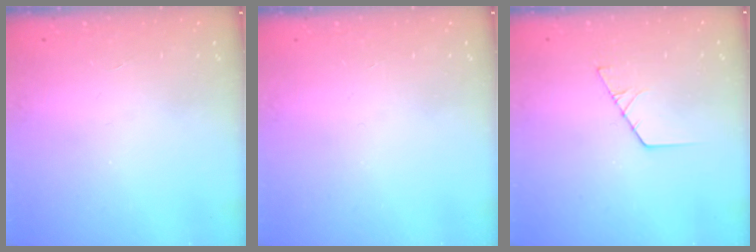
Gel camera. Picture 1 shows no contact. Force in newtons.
{"total": 0.0}
{"total": 2.1, "press": 2.1, "slide": 0.1}